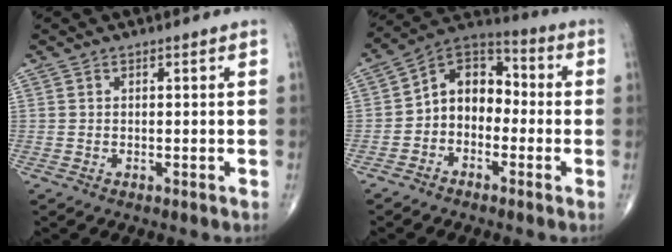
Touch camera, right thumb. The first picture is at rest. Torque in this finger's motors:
{"motor_torque": [-0.24, 0.68, 0.10, -0.21, 0.12]}